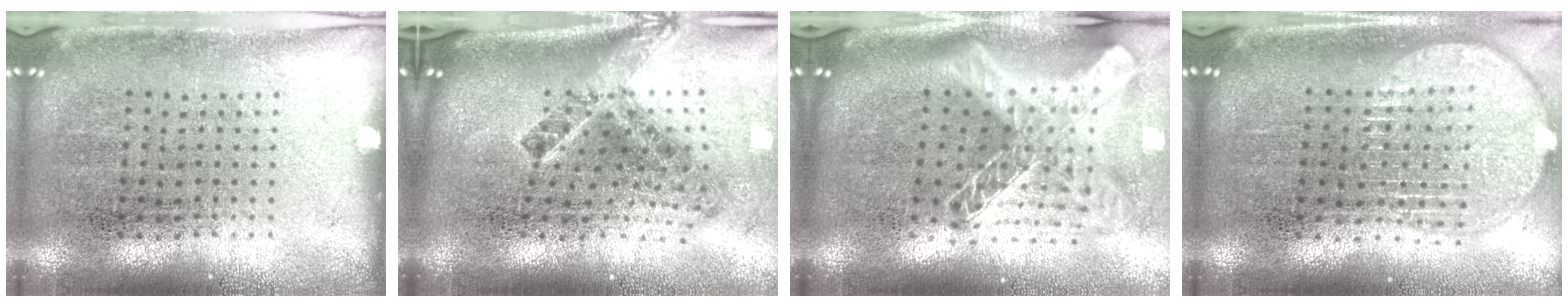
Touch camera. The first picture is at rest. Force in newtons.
{"total": 2.8, "press": 1.6, "slide": 2.2}
{"total": 2.9, "press": 2.0, "slide": 2.0}
{"total": 1.9, "press": 1.6, "slide": 1.1}